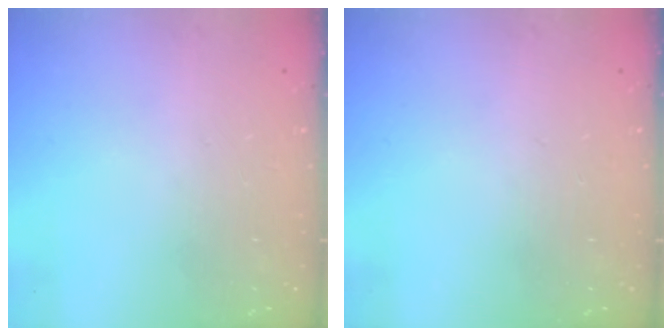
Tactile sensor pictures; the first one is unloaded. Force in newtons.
{"total": 0.0}